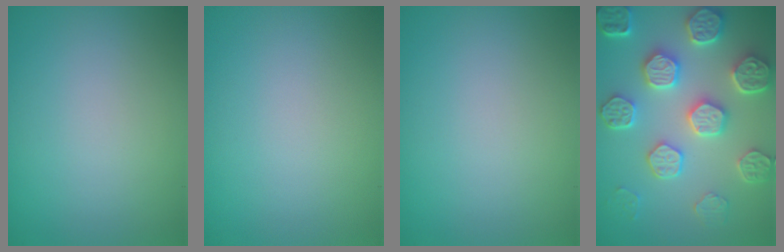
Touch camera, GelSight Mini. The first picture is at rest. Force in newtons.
{"total": 0.0}
{"total": 0.0}
{"total": 7.5, "press": 6.2, "slide": 4.2}